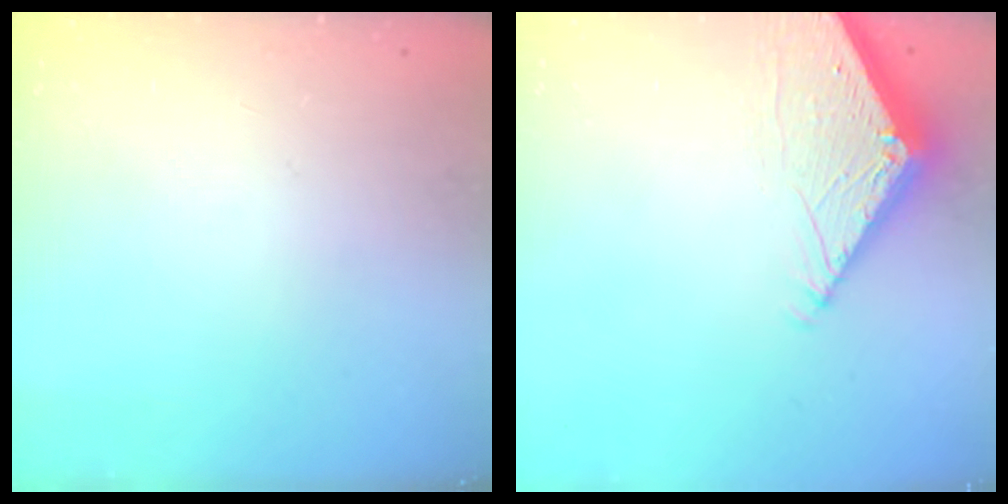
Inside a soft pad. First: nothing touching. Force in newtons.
{"total": 6.2, "press": 6.2, "slide": 0.2}